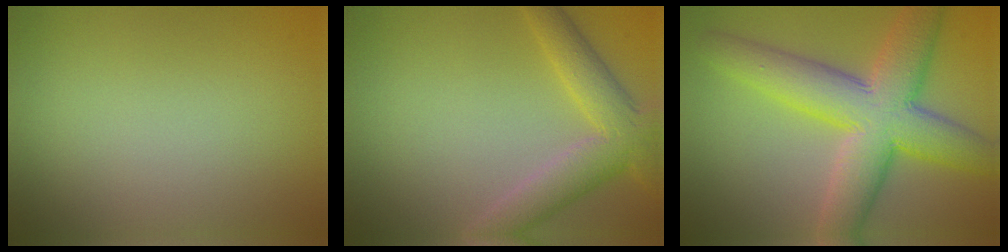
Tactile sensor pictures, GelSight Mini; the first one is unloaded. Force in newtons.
{"total": 5.2, "press": 5.2, "slide": 0.3}
{"total": 9.7, "press": 9.7, "slide": 0.6}